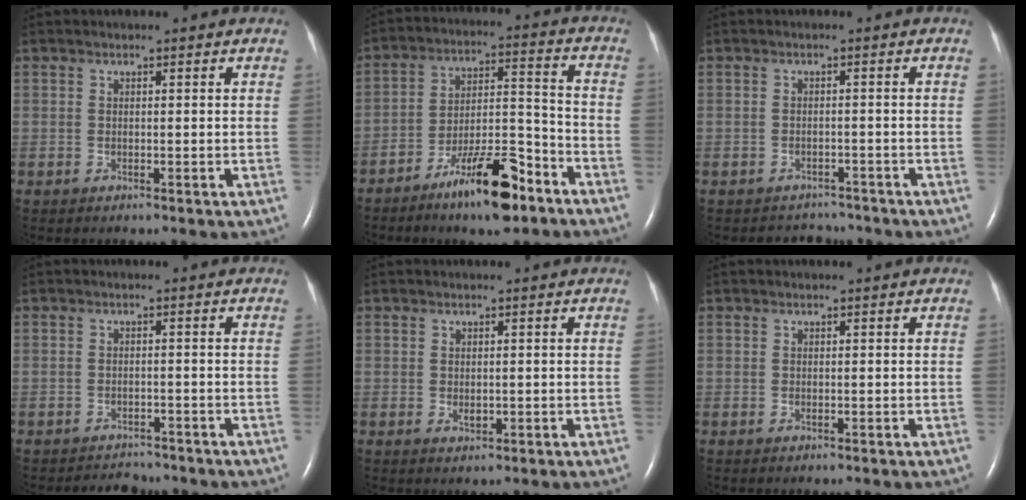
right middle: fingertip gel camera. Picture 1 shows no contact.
{"total": 12.9, "force": [-8.7, 2.9, 9.1], "torque": [-0.154, 0.008, -0.148]}
{"total": 3.4, "force": [-3.1, 1.4, -0.6], "torque": [0.003, 0.007, -0.044]}
{"total": 2.9, "force": [-2.7, 0.9, -0.4], "torque": [0.000, -0.002, -0.041]}
{"total": 1.2, "force": [-0.1, 0.8, 0.8], "torque": [-0.015, -0.002, 0.000]}
{"total": 0.0}